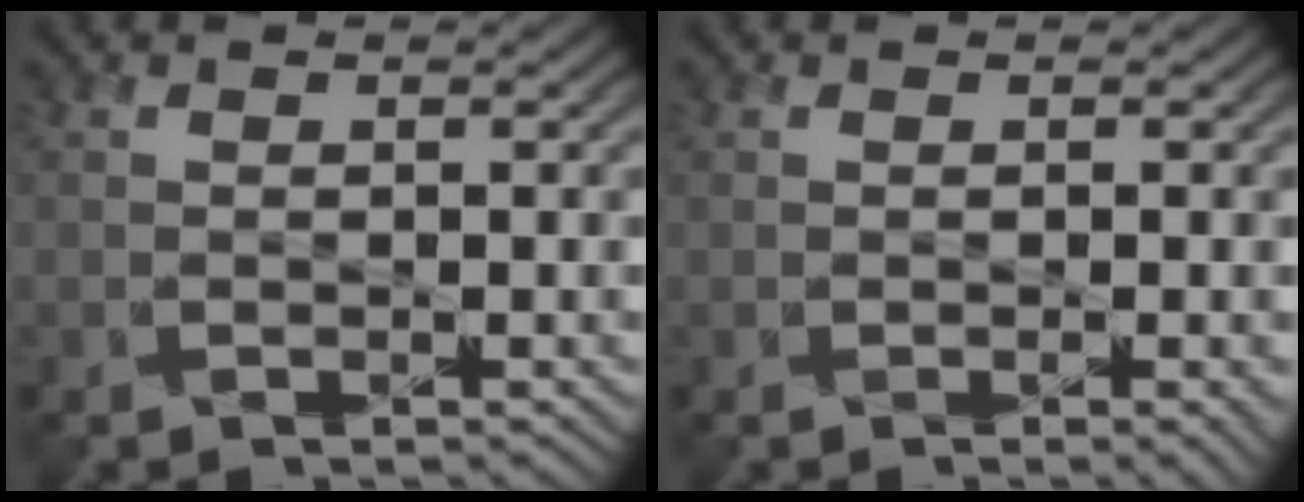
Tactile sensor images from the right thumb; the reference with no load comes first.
{"total": 2.1, "force": [-0.3, 0.6, 2.0], "torque": [-0.025, -0.001, -0.002]}